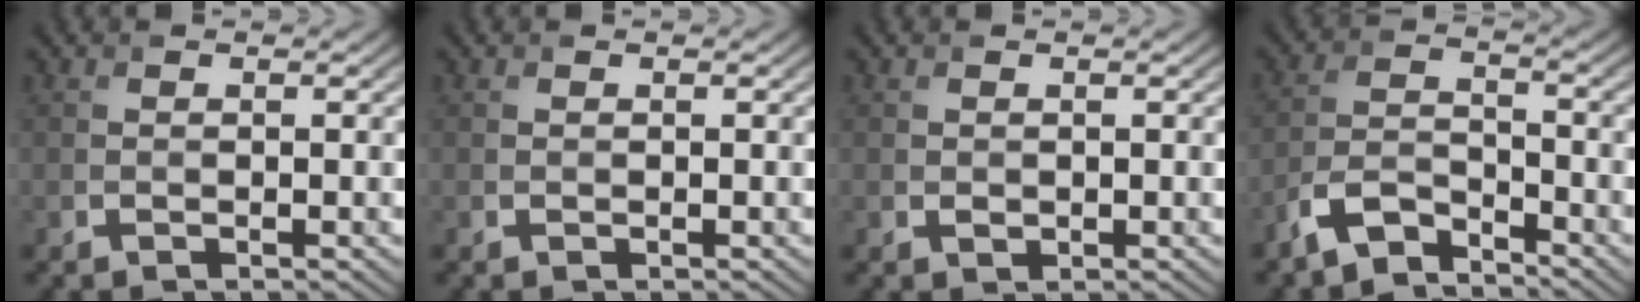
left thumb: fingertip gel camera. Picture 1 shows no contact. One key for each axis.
{"total": 0.0}
{"total": 0.6, "fx": 0.1, "fy": 0.5, "fz": 0.3, "tx": -0.005, "ty": -0.005, "tz": 0.005}
{"total": 5.4, "fx": -4.4, "fy": 1.8, "fz": 2.6, "tx": -0.056, "ty": -0.004, "tz": -0.100}